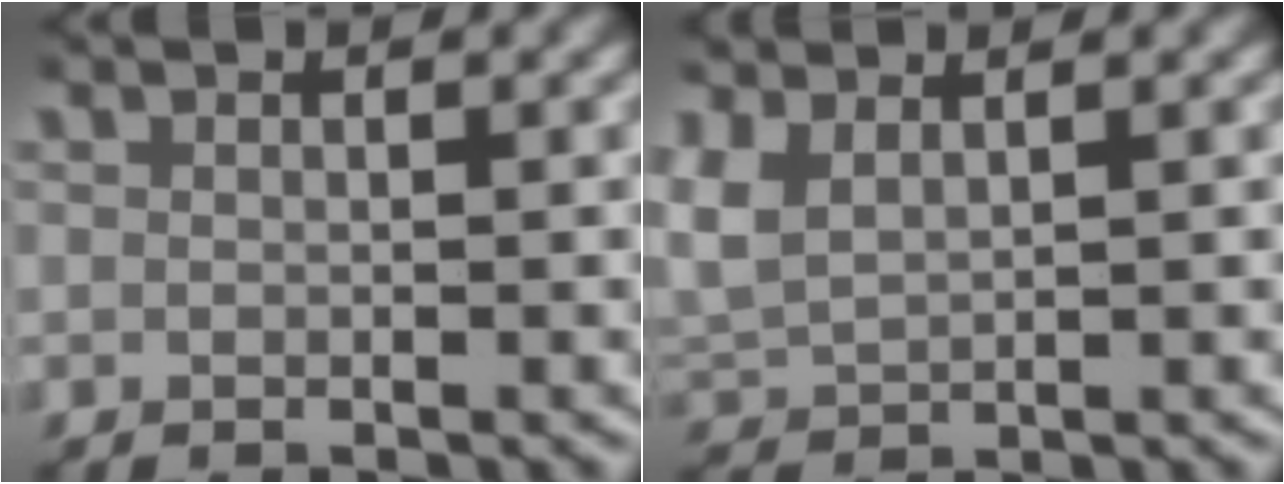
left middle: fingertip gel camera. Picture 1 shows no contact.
{"total": 4.8, "force": [1.4, 3.9, 2.4], "torque": [-0.089, -0.011, 0.032]}